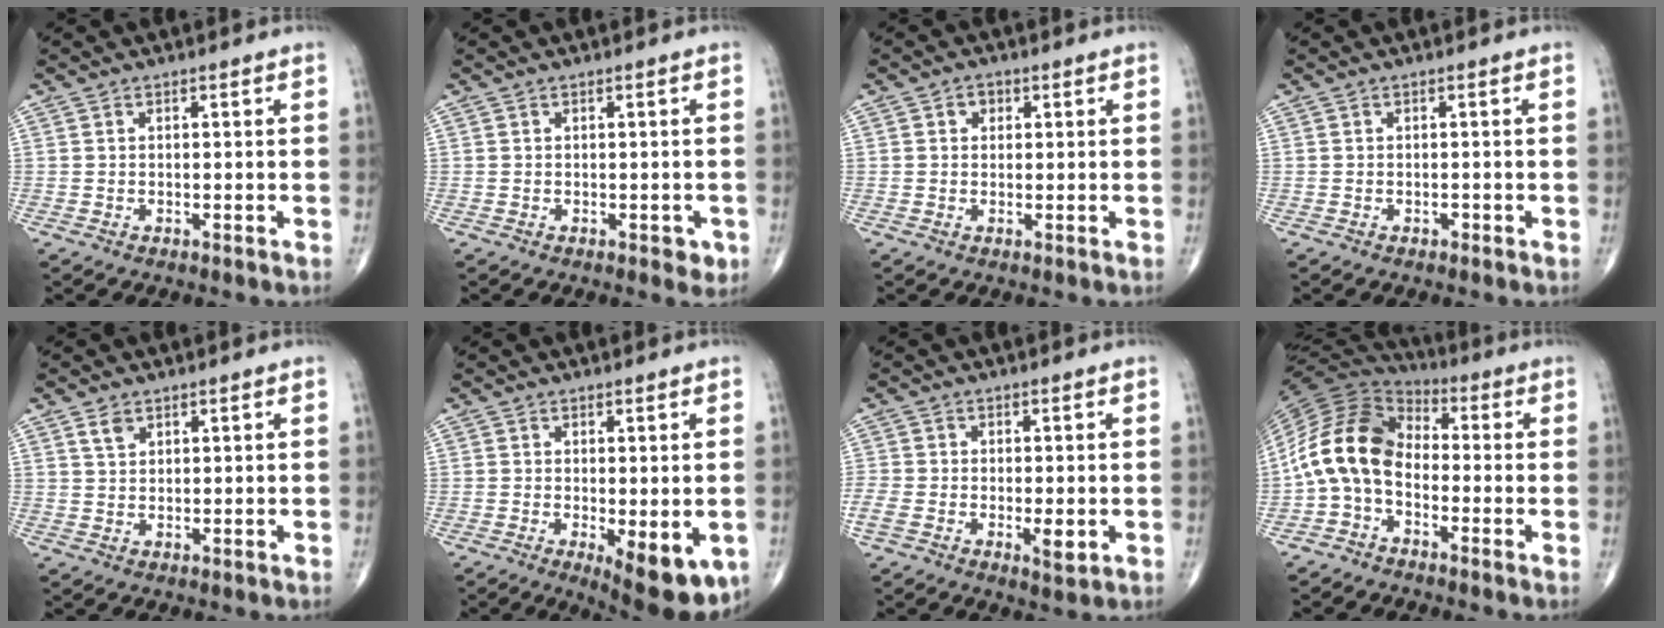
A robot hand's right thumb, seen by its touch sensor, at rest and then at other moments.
{"total": 2.2, "force": [-0.7, 1.3, 1.6], "torque": [-0.006, 0.001, -0.007]}
{"total": 2.0, "force": [0.6, 1.7, 0.9], "torque": [-0.002, 0.001, 0.005]}
{"total": 0.6, "force": [-0.4, 0.4, 0.3], "torque": [-0.002, 0.001, -0.008]}
{"total": 2.4, "force": [1.5, 1.4, 1.3], "torque": [-0.020, -0.006, 0.032]}
{"total": 10.5, "force": [-3.5, 4.0, 9.1], "torque": [-0.112, -0.017, -0.041]}
{"total": 7.2, "force": [-2.1, 3.6, 5.9], "torque": [-0.121, -0.002, -0.039]}
{"total": 13.1, "force": [-2.4, 8.7, 9.5], "torque": [-0.181, 0.053, -0.064]}